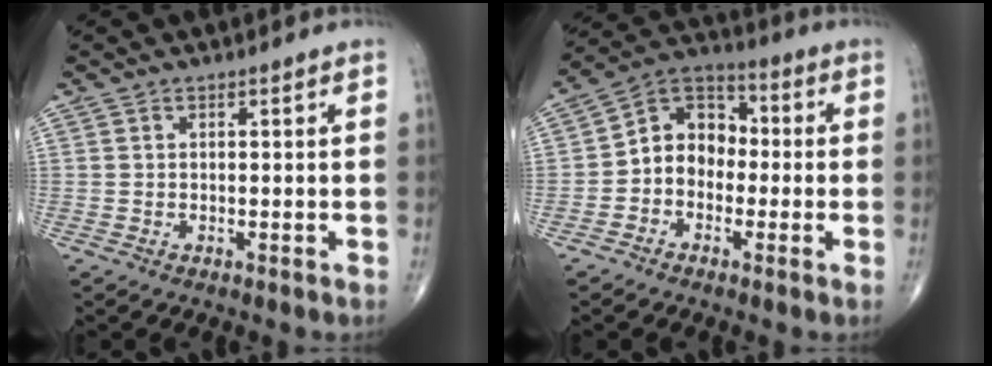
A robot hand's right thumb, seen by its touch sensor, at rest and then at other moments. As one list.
[{"total": 9.7, "force": [-1.4, 7.8, 5.6], "torque": [-0.058, 0.041, -0.042]}]